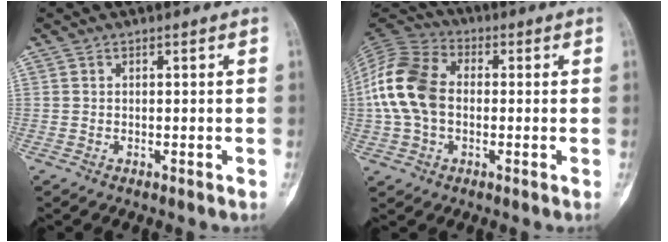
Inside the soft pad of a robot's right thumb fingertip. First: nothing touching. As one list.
[{"total": 13.7, "force": [-0.2, 9.6, 9.8], "torque": [-0.200, 0.030, -0.013]}]